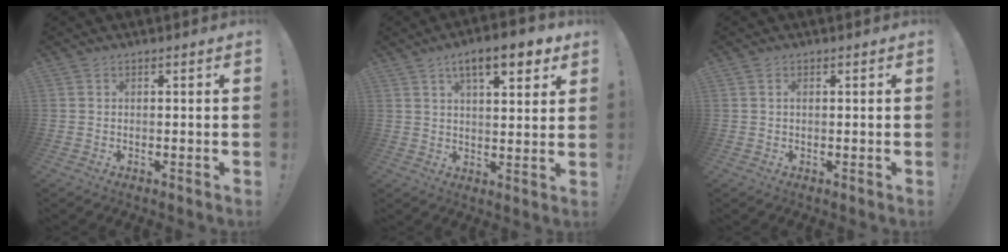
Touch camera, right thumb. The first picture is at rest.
{"total": 10.6, "force": [6.0, 3.3, 8.0], "torque": [-0.112, -0.022, 0.098]}
{"total": 0.7, "force": [0.4, 0.4, 0.4], "torque": [-0.009, 0.003, 0.007]}